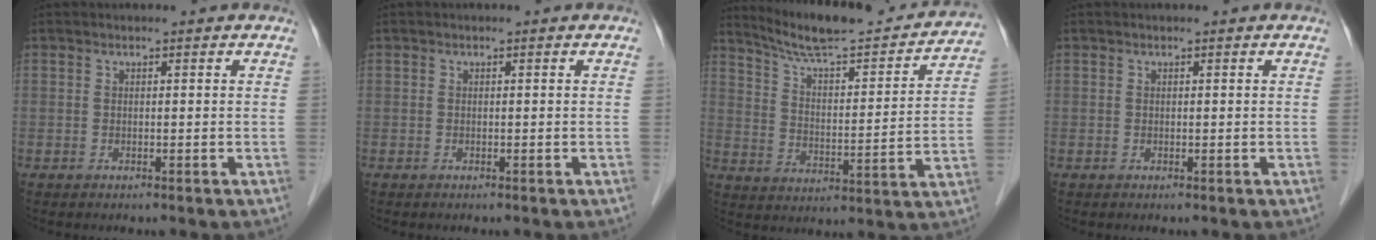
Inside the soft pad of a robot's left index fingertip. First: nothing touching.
{"total": 0.0}
{"total": 19.6, "force": [18.0, 2.0, 7.3], "torque": [-0.117, -0.015, 0.259]}
{"total": 0.0}